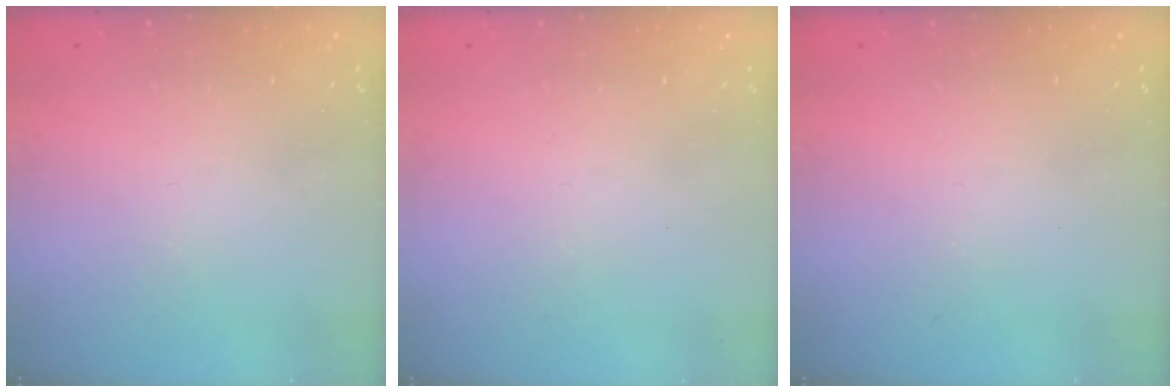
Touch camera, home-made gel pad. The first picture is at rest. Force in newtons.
{"total": 1.8, "press": 1.8, "slide": 0.1}
{"total": 0.0}